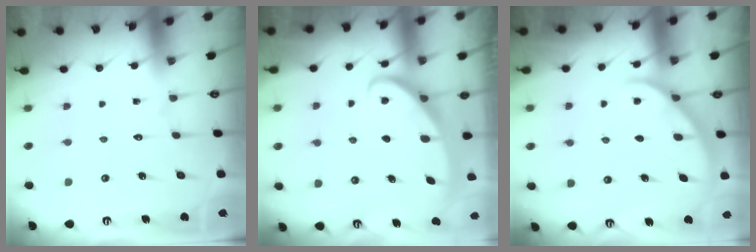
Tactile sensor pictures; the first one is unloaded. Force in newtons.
{"total": 2.9, "press": 2.9, "slide": 0.3}
{"total": 2.0, "press": 2.0, "slide": 0.2}